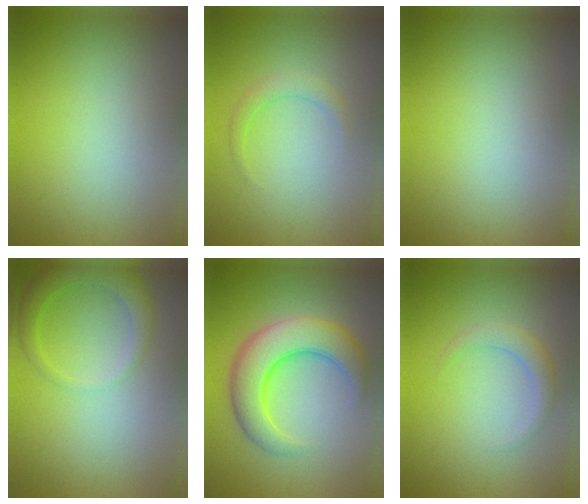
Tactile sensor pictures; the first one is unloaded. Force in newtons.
{"total": 1.5, "press": 1.5, "slide": 0.1}
{"total": 0.0}
{"total": 3.4, "press": 3.4, "slide": 0.2}
{"total": 7.5, "press": 7.5, "slide": 0.1}
{"total": 2.1, "press": 2.1, "slide": 0.1}